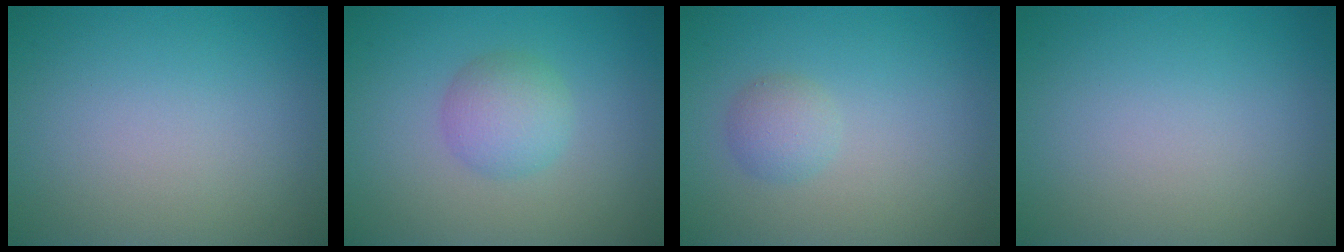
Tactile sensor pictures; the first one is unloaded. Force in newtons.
{"total": 3.0, "press": 3.0, "slide": 0.1}
{"total": 1.7, "press": 1.7, "slide": 0.1}
{"total": 0.0}